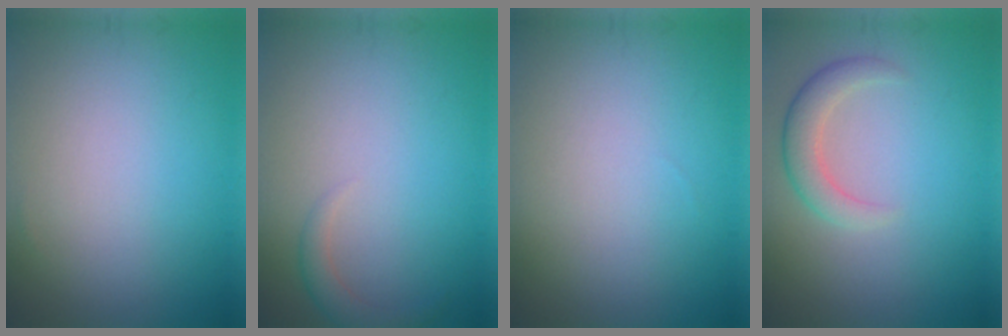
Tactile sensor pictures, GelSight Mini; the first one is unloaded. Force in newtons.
{"total": 1.5, "press": 1.5, "slide": 0.1}
{"total": 0.0}
{"total": 2.8, "press": 2.8, "slide": 0.2}